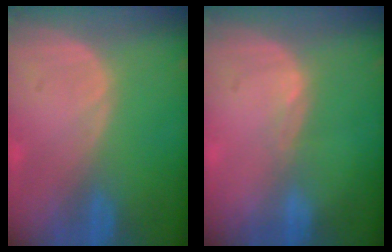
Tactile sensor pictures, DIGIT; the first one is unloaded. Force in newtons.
{"total": 1.0, "press": 0.7, "slide": 0.7}